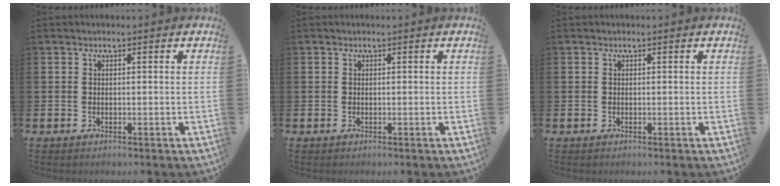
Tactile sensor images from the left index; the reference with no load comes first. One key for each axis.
{"total": 0.0}
{"total": 0.0}